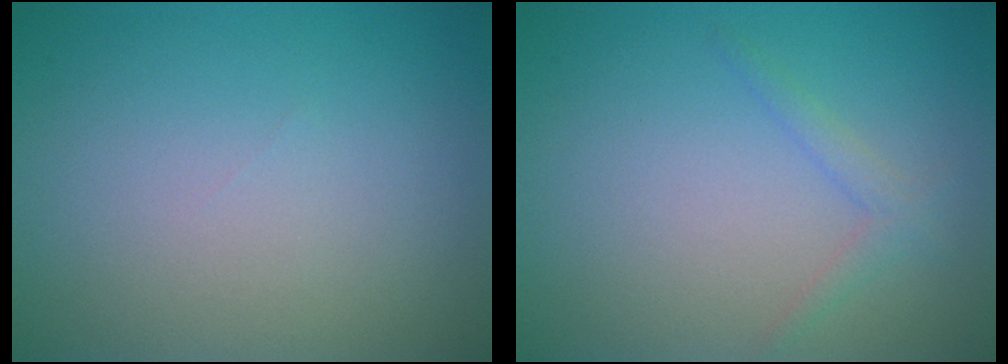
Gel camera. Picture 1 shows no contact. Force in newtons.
{"total": 1.3, "press": 1.3, "slide": 0.1}